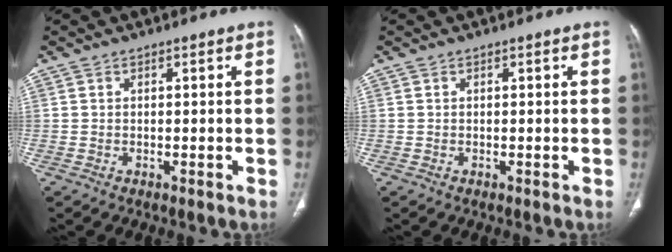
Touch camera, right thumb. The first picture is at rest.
{"total": 0.0}